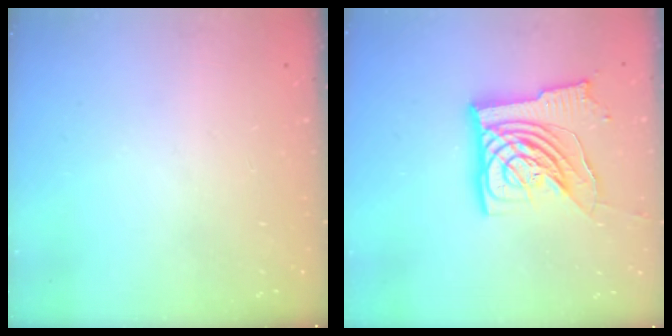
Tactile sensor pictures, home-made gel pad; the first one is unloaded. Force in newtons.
{"total": 16.1, "press": 16.0, "slide": 1.8}